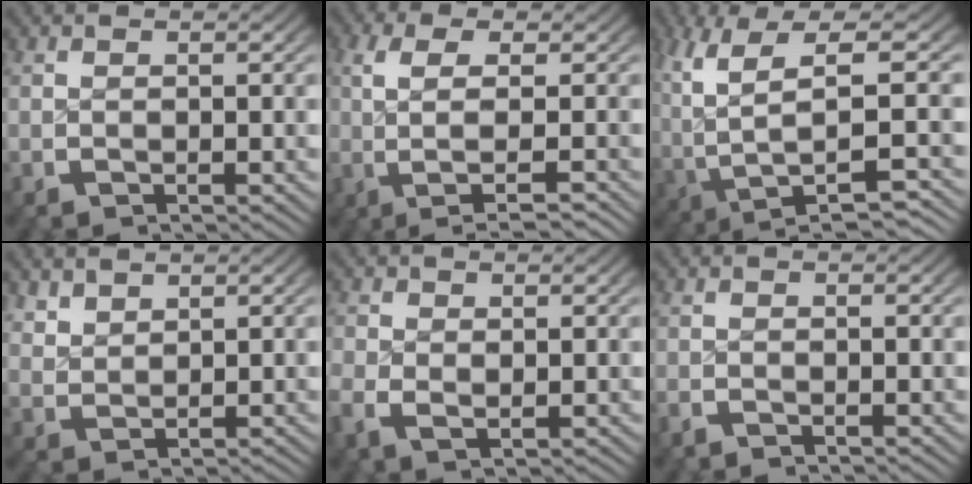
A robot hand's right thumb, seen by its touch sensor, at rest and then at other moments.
{"total": 6.1, "force": [-0.3, 2.2, 5.7], "torque": [-0.100, 0.001, -0.001]}
{"total": 9.5, "force": [-0.1, 4.5, 8.4], "torque": [-0.173, -0.025, 0.021]}
{"total": 2.0, "force": [1.8, 0.7, 0.4], "torque": [-0.006, 0.000, 0.045]}
{"total": 2.3, "force": [-0.4, 1.8, 1.3], "torque": [-0.036, -0.012, 0.000]}
{"total": 1.0, "force": [-0.9, 0.3, 0.0], "torque": [0.003, -0.003, -0.022]}